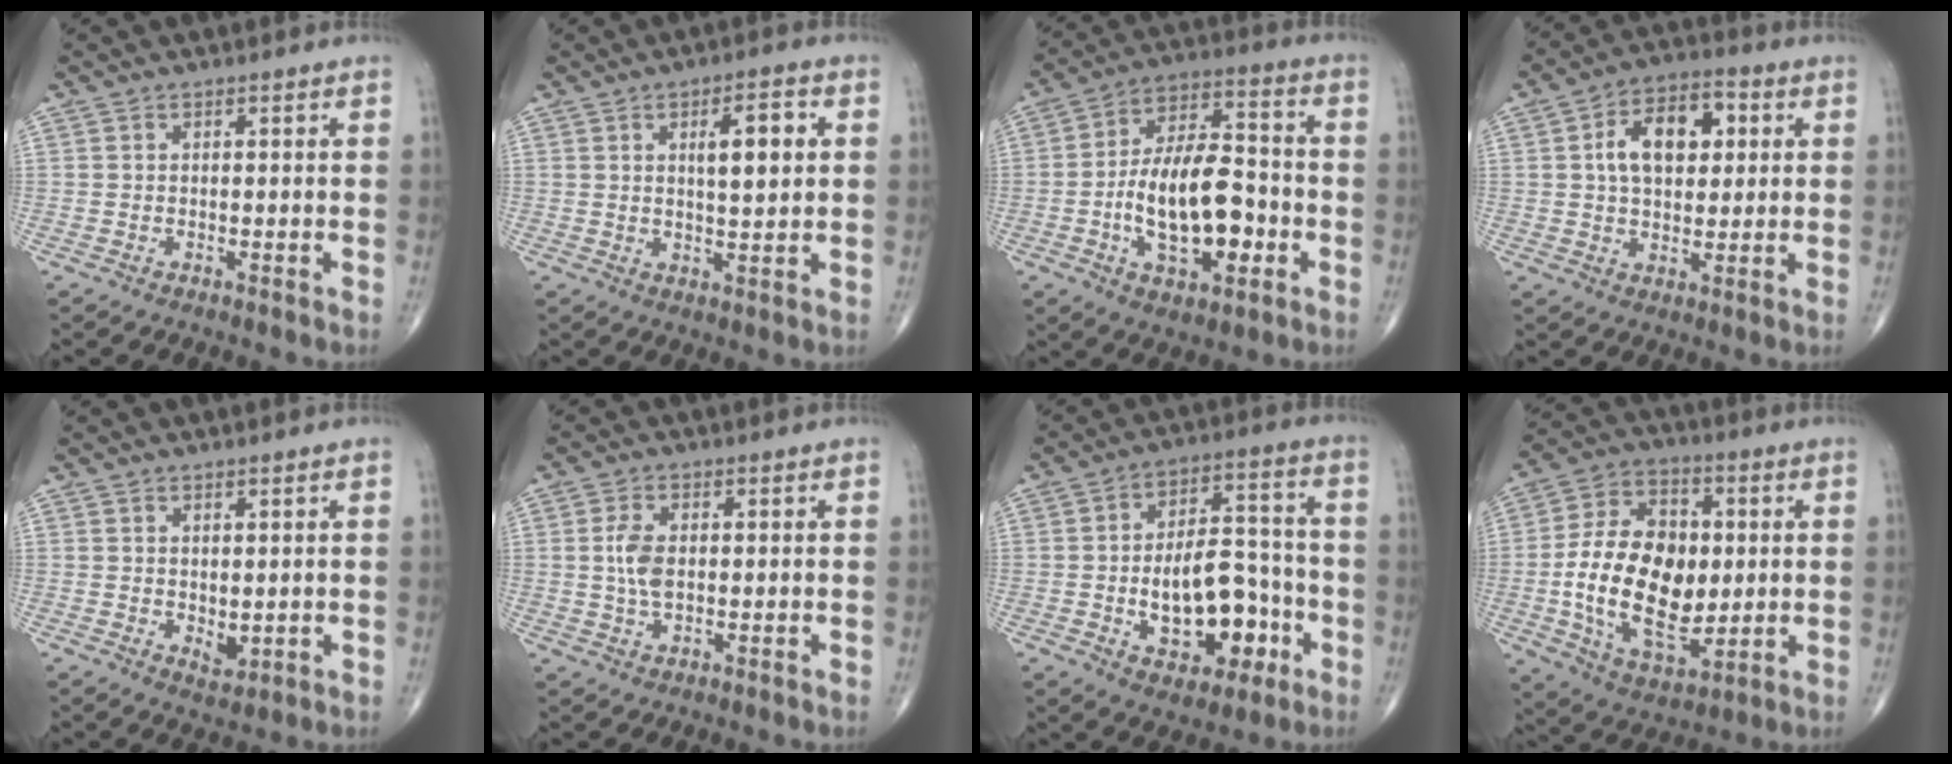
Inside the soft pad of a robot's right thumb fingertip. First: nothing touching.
{"total": 7.4, "force": [1.9, 2.4, 6.7], "torque": [-0.093, -0.004, 0.029]}
{"total": 17.8, "force": [-3.8, 8.7, 15.0], "torque": [-0.237, 0.032, -0.062]}
{"total": 12.1, "force": [2.7, 7.1, 9.4], "torque": [-0.133, 0.012, 0.039]}
{"total": 2.7, "force": [0.2, 1.6, 2.2], "torque": [-0.024, -0.010, 0.010]}
{"total": 4.8, "force": [0.4, 2.6, 4.0], "torque": [-0.085, -0.002, 0.007]}
{"total": 16.3, "force": [-4.2, 9.4, 12.7], "torque": [-0.161, 0.043, -0.056]}
{"total": 20.4, "force": [-0.6, 12.3, 16.3], "torque": [-0.267, 0.001, -0.001]}